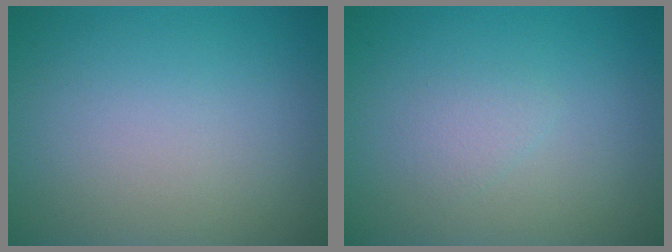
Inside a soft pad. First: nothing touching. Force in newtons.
{"total": 1.0, "press": 1.0, "slide": 0.0}